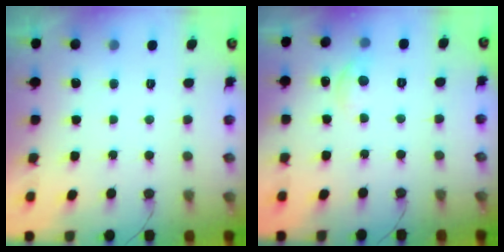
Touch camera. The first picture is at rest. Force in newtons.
{"total": 5.2, "press": 5.1, "slide": 0.7}